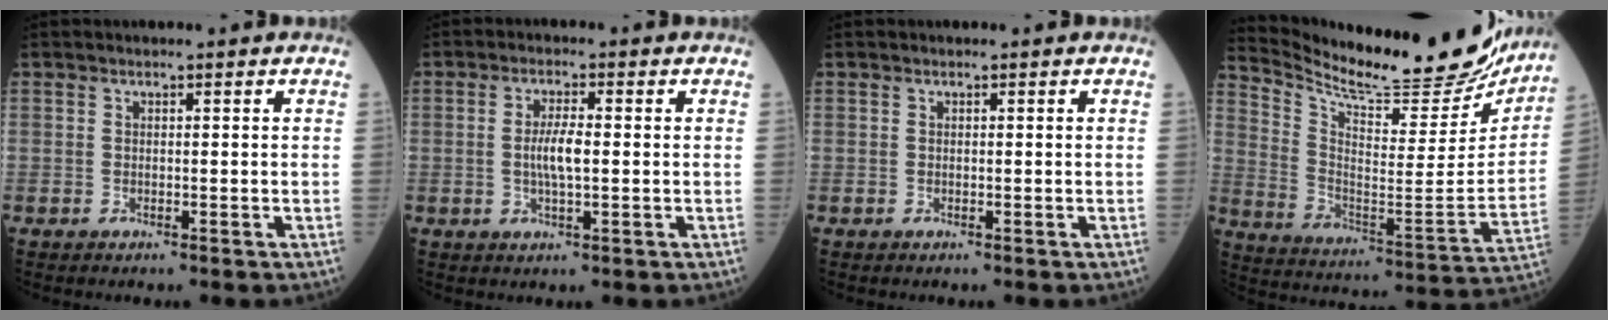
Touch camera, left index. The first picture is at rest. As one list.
[{"total": 4.1, "force": [-0.2, 0.8, 4.0], "torque": [-0.084, -0.002, -0.007]}, {"total": 0.0}, {"total": 22.9, "force": [21.2, 3.7, 7.8], "torque": [-0.139, -0.072, 0.306]}]